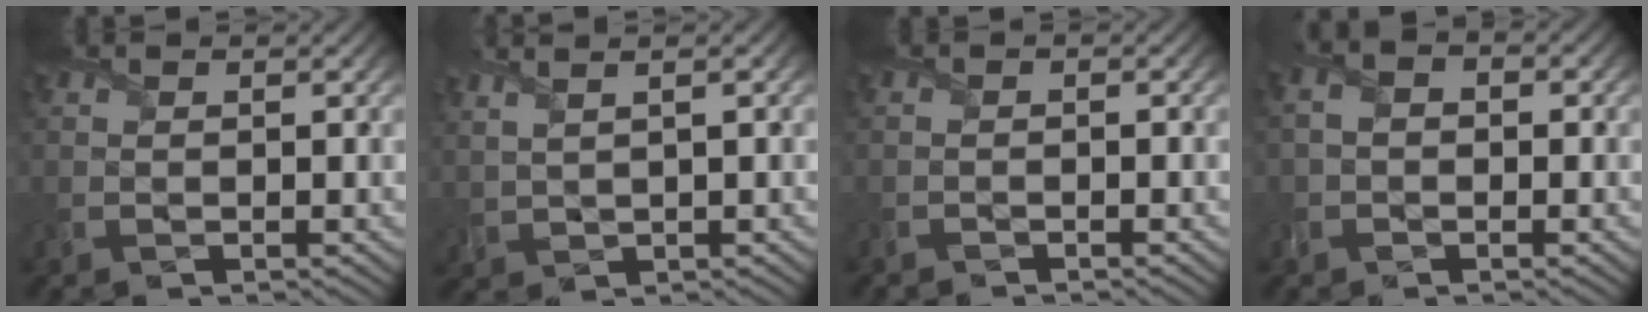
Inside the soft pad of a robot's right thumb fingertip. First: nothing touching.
{"total": 2.9, "force": [1.8, 0.3, 2.2], "torque": [-0.046, 0.013, 0.027]}
{"total": 1.1, "force": [-1.1, 0.0, -0.1], "torque": [0.004, -0.001, -0.023]}
{"total": 3.0, "force": [-0.4, 2.3, 1.9], "torque": [-0.031, 0.006, -0.021]}